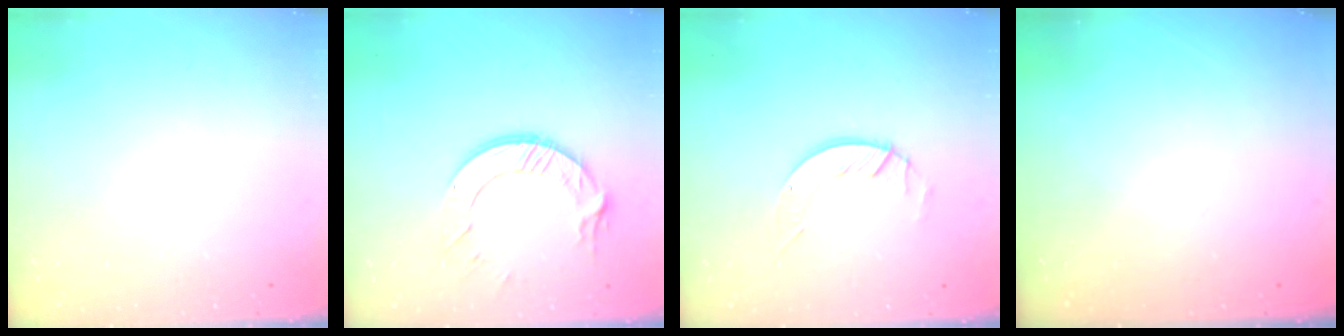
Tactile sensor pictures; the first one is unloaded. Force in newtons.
{"total": 11.1, "press": 11.0, "slide": 1.1}
{"total": 4.8, "press": 4.8, "slide": 0.3}
{"total": 0.0}